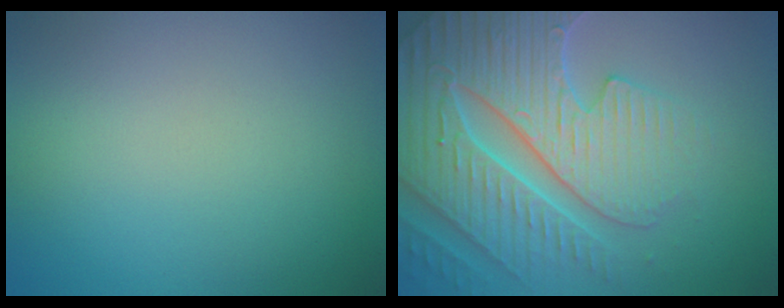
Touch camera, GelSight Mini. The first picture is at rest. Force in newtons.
{"total": 7.5, "press": 7.3, "slide": 1.8}